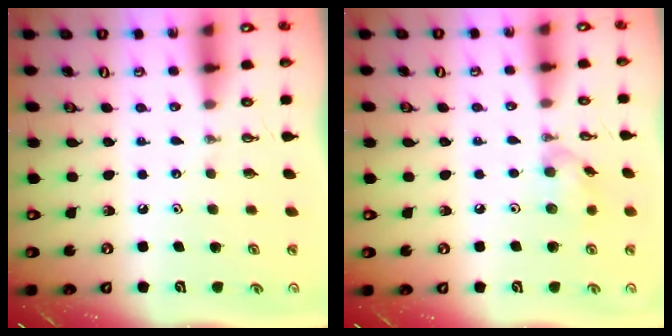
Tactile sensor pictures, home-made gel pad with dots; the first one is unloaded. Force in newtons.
{"total": 8.3, "press": 8.3, "slide": 0.2}